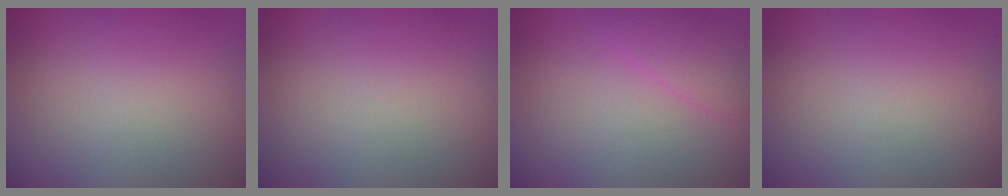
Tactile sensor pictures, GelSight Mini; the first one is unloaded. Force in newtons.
{"total": 0.0}
{"total": 2.0, "press": 2.0, "slide": 0.1}
{"total": 0.0}